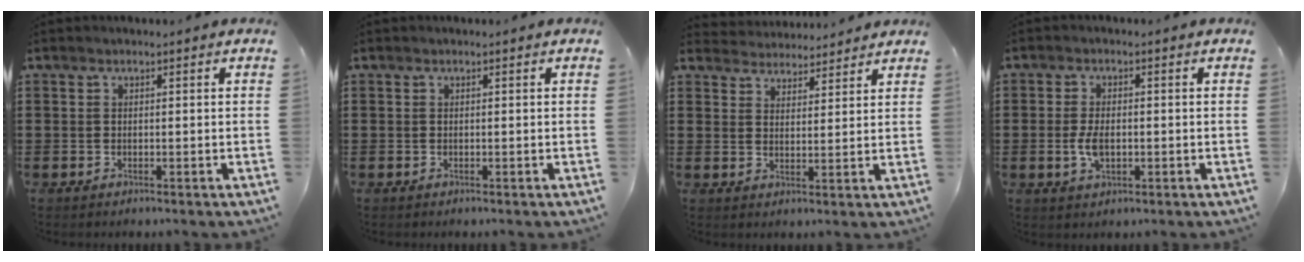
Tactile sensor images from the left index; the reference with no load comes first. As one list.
[{"total": 0.0}, {"total": 3.7, "force": [3.6, 0.6, -0.3], "torque": [-0.008, -0.014, 0.067]}, {"total": 4.1, "force": [-0.4, 2.1, 3.5], "torque": [-0.078, -0.001, -0.011]}]